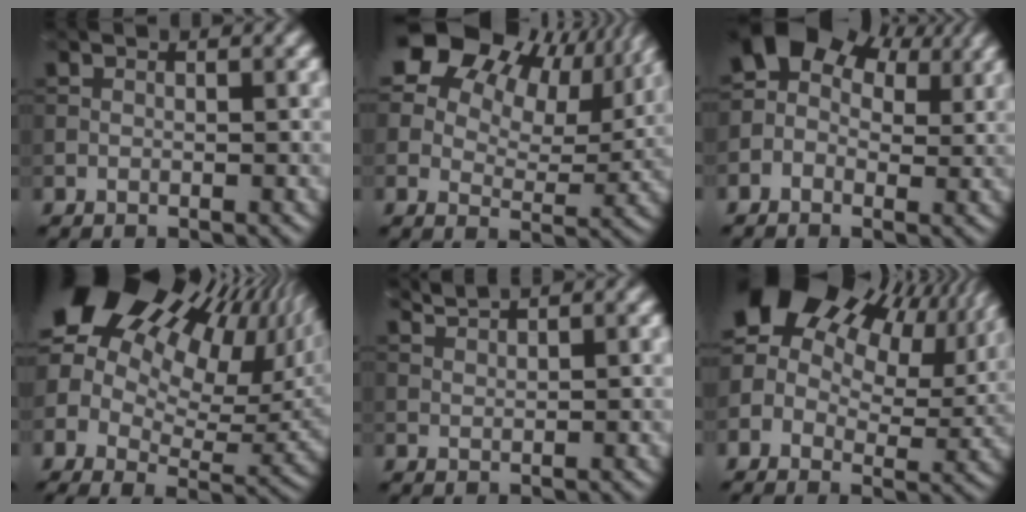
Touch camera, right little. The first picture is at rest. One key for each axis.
{"total": 18.7, "fx": 10.3, "fy": 11.5, "fz": 10.6, "tx": -0.203, "ty": 0.059, "tz": 0.174}
{"total": 6.5, "fx": 2.1, "fy": 4.6, "fz": 4.0, "tx": -0.057, "ty": 0.019, "tz": 0.018}
{"total": 20.6, "fx": 7.7, "fy": 12.2, "fz": 14.7, "tx": -0.245, "ty": 0.020, "tz": 0.148}
{"total": 1.8, "fx": 1.5, "fy": 0.2, "fz": 0.9, "tx": -0.015, "ty": 0.004, "tz": 0.032}
{"total": 17.3, "fx": 7.9, "fy": 10.7, "fz": 11.0, "tx": -0.209, "ty": 0.045, "tz": 0.136}